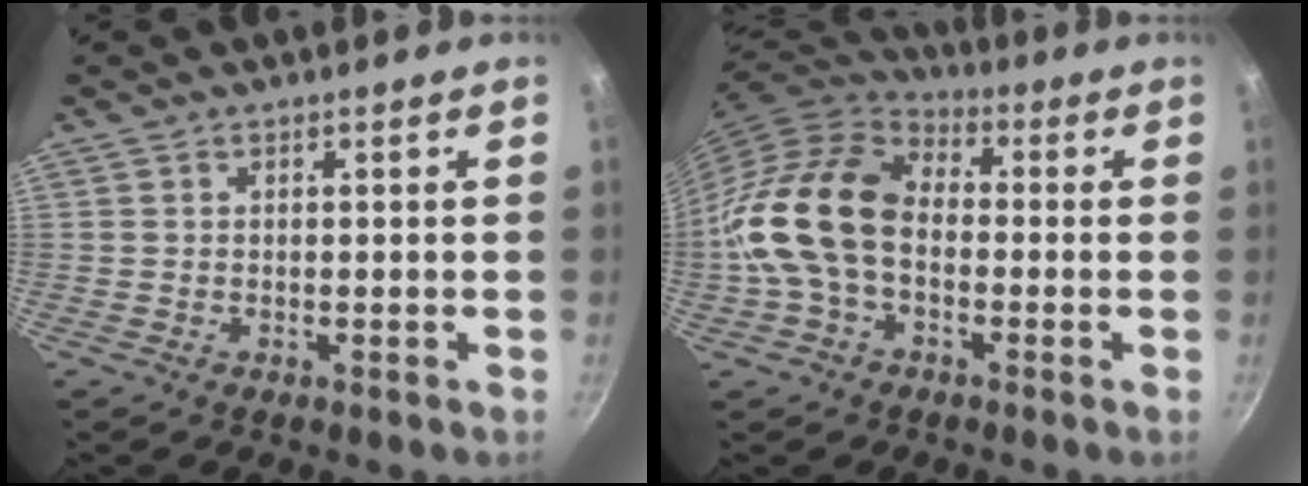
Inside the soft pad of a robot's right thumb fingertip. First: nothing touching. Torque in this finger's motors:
{"motor_torque": [2.41, 2.60, 1.23, -1.23, 0.49]}